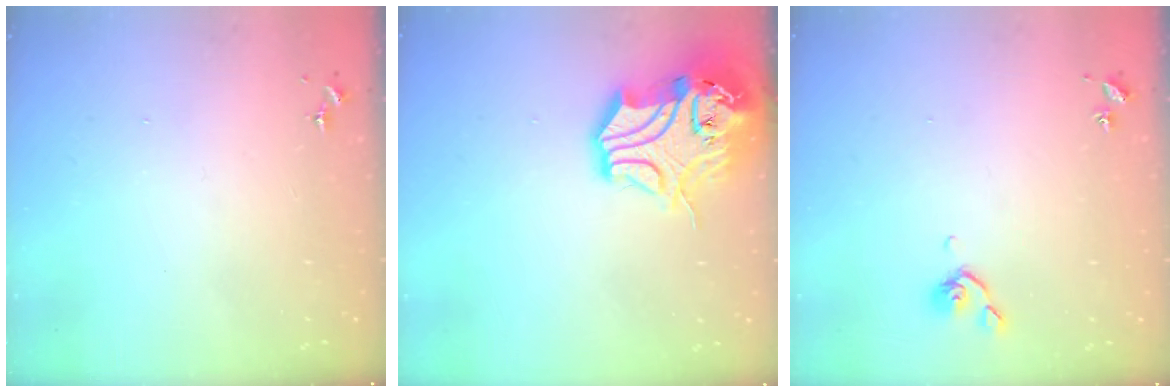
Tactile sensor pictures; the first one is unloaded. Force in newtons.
{"total": 16.7, "press": 16.5, "slide": 2.4}
{"total": 4.6, "press": 4.5, "slide": 1.0}